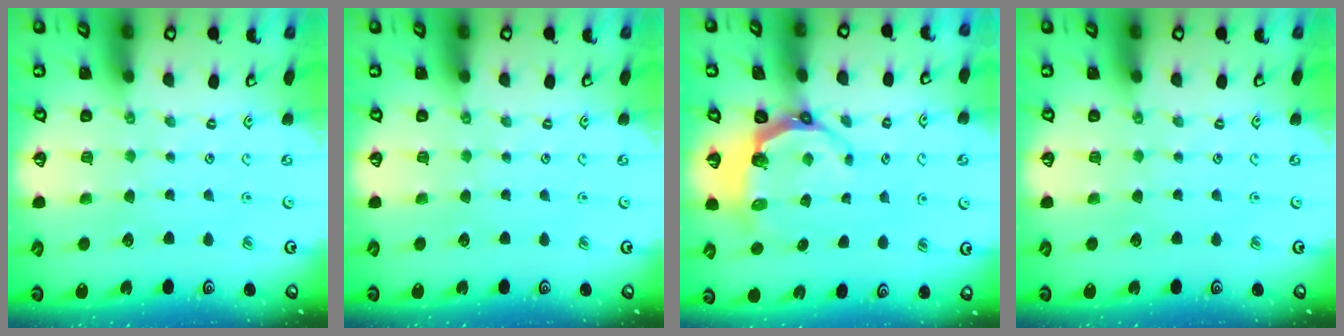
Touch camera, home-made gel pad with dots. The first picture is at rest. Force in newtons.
{"total": 0.0}
{"total": 6.3, "press": 4.8, "slide": 4.1}
{"total": 0.0}